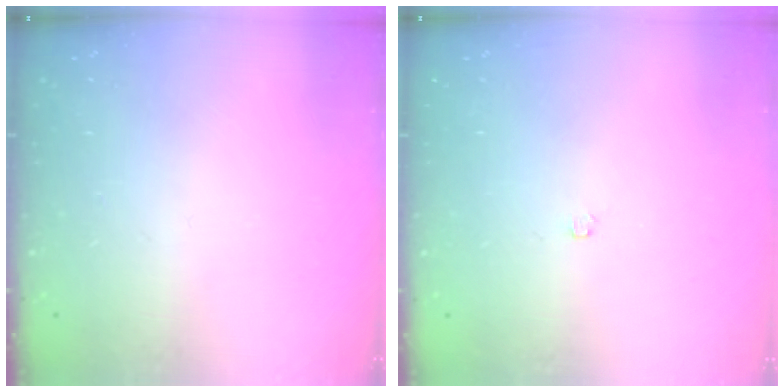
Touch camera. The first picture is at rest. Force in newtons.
{"total": 2.0, "press": 2.0, "slide": 0.3}